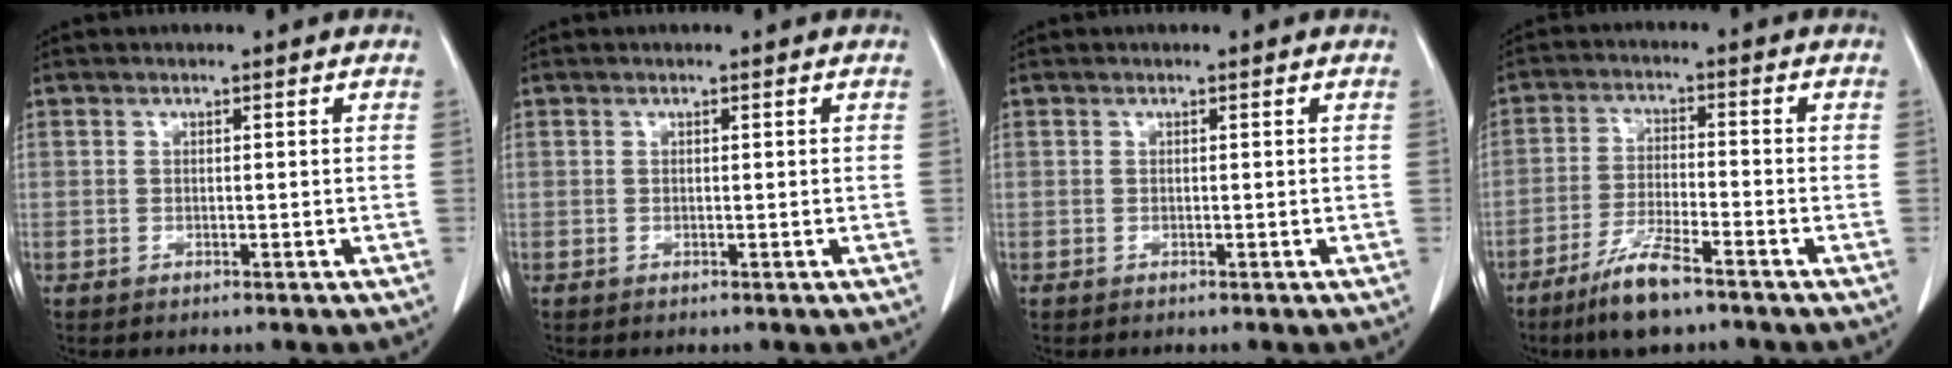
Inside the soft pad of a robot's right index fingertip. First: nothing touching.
{"total": 0.0}
{"total": 0.0}
{"total": 7.9, "force": [-5.6, 1.0, 5.4], "torque": [-0.115, -0.017, -0.103]}